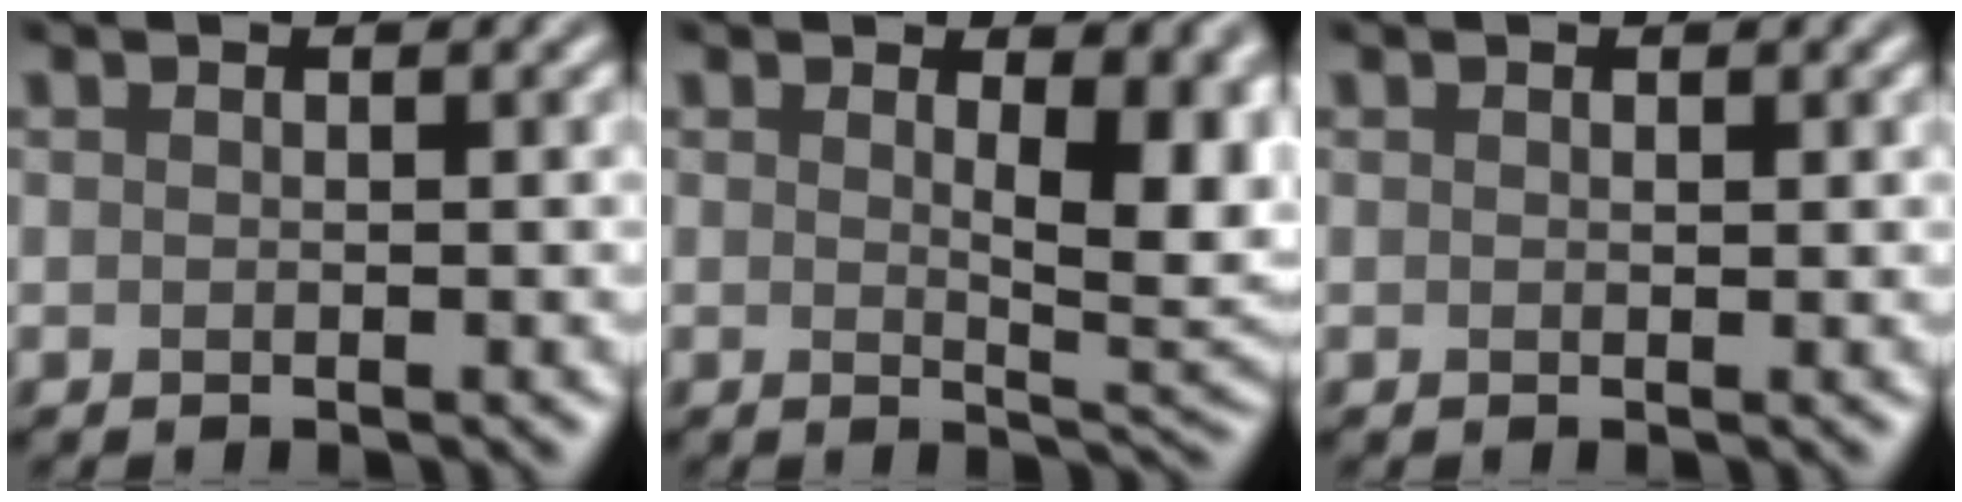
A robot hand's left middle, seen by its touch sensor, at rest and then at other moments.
{"total": 5.9, "force": [1.5, 2.1, 5.3], "torque": [-0.062, -0.011, 0.031]}
{"total": 0.0}